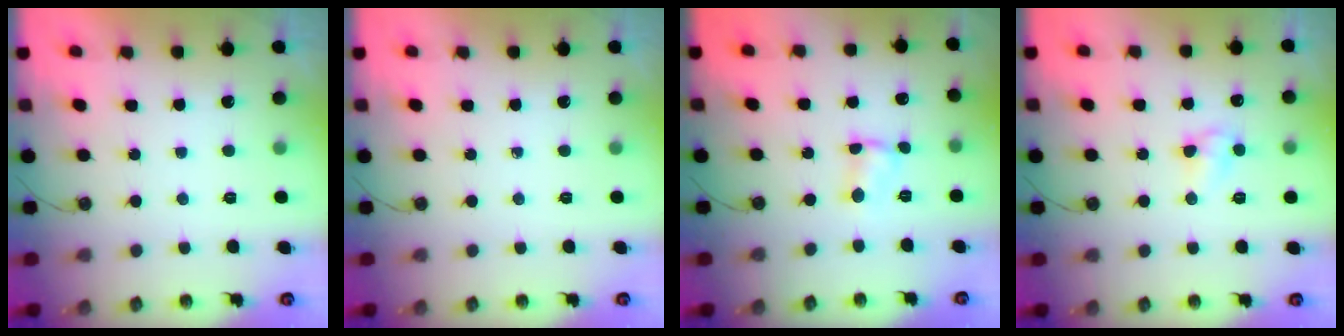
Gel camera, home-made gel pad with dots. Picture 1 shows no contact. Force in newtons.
{"total": 0.0}
{"total": 3.0, "press": 3.0, "slide": 0.4}
{"total": 4.4, "press": 4.4, "slide": 0.7}